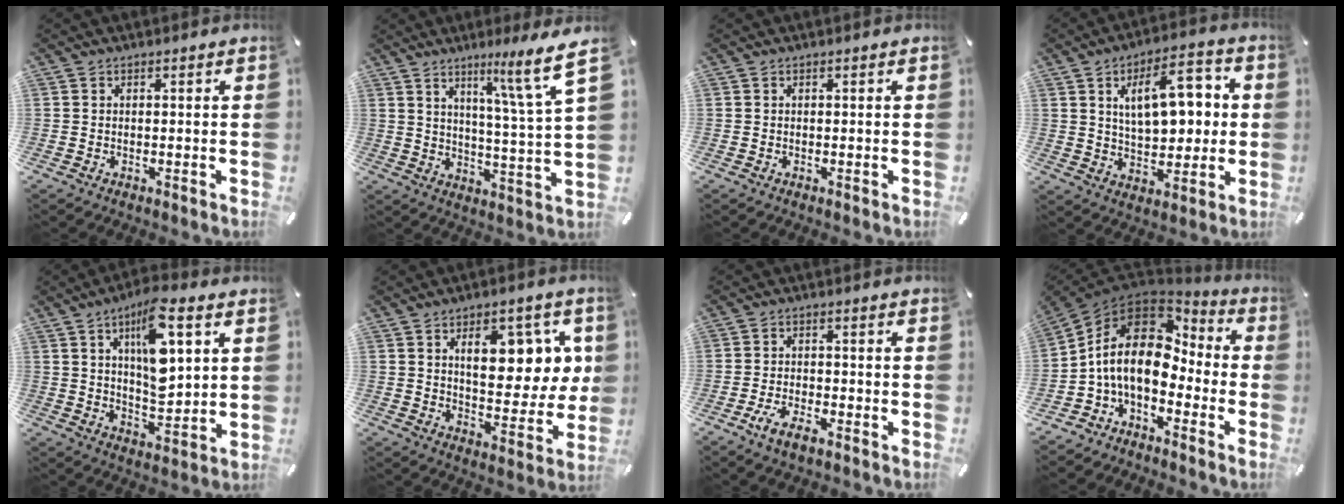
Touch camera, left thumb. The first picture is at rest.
{"total": 12.3, "force": [8.2, 0.5, 9.1], "torque": [-0.131, -0.058, 0.122]}
{"total": 0.0}
{"total": 14.8, "force": [3.9, 8.3, 11.6], "torque": [-0.169, 0.003, 0.064]}
{"total": 13.9, "force": [5.7, 5.7, 11.4], "torque": [-0.182, -0.019, 0.091]}
{"total": 13.4, "force": [5.3, 7.5, 9.8], "torque": [-0.137, -0.016, 0.089]}
{"total": 5.4, "force": [-3.3, 2.2, 3.7], "torque": [-0.083, 0.007, -0.063]}
{"total": 14.1, "force": [-0.3, 9.7, 10.3], "torque": [-0.222, 0.001, -0.011]}